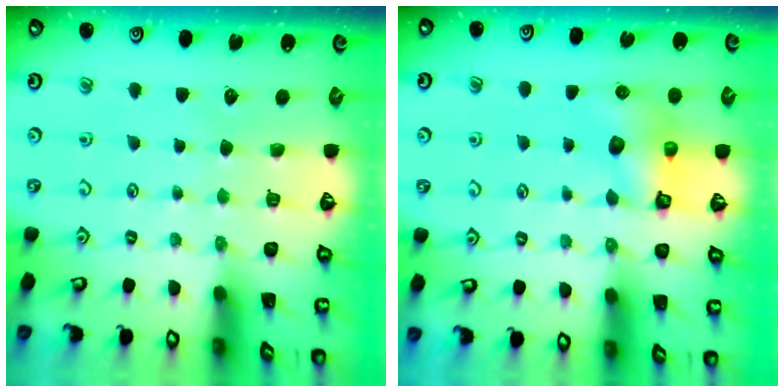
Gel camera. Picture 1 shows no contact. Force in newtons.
{"total": 6.0, "press": 6.0, "slide": 0.1}